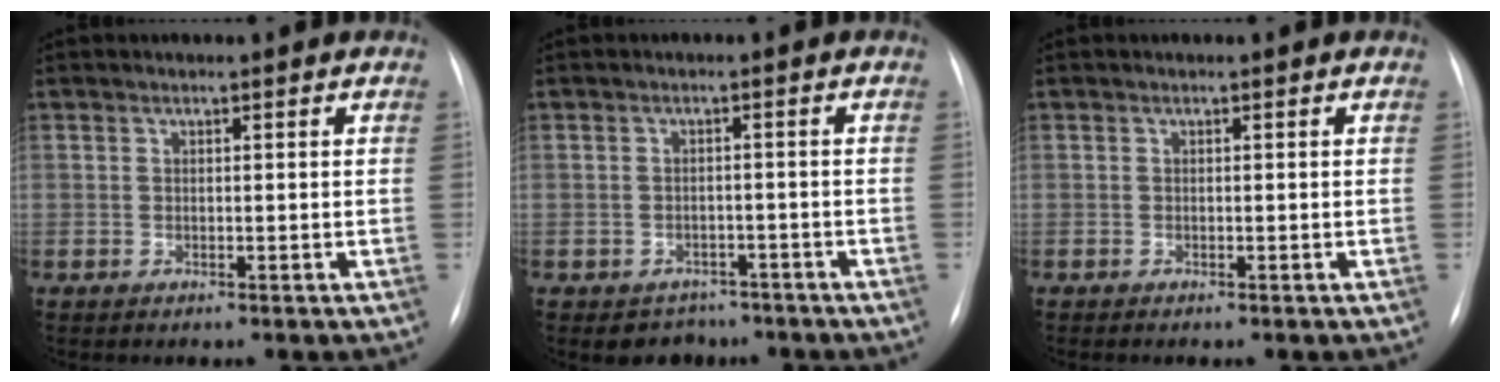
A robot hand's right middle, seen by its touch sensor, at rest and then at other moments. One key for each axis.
{"total": 4.1, "fx": -3.0, "fy": 2.7, "fz": 0.2, "tx": 0.001, "ty": 0.016, "tz": -0.036}
{"total": 0.0}